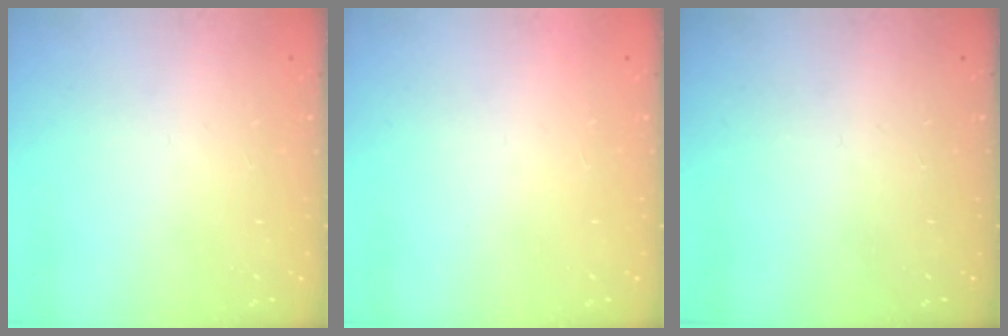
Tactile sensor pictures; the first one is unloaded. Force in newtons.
{"total": 1.5, "press": 1.5, "slide": 0.1}
{"total": 0.0}